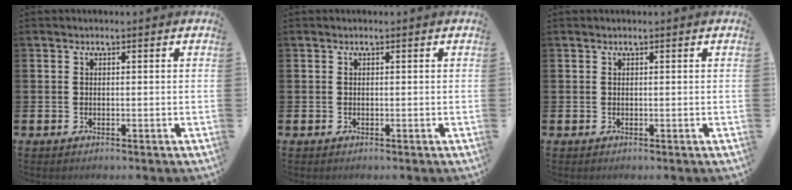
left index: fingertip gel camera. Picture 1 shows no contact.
{"total": 0.0}
{"total": 0.0}